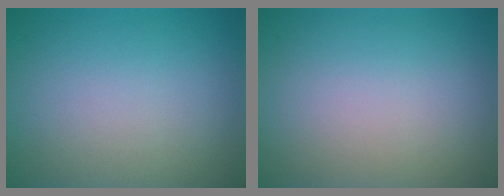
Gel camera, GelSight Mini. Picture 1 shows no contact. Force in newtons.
{"total": 0.0}